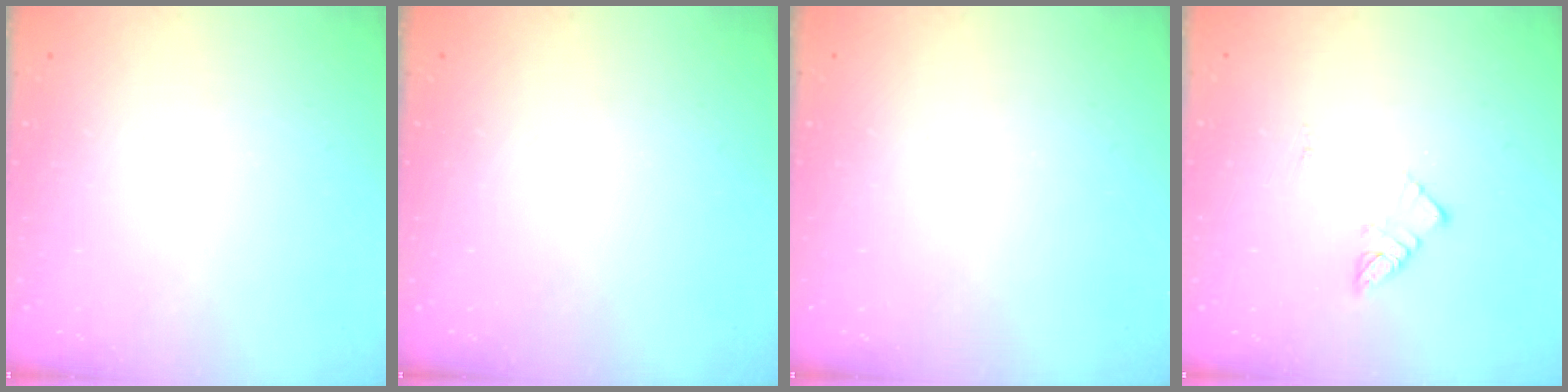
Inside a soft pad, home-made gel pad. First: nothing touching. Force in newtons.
{"total": 0.0}
{"total": 0.0}
{"total": 3.3, "press": 3.3, "slide": 0.3}